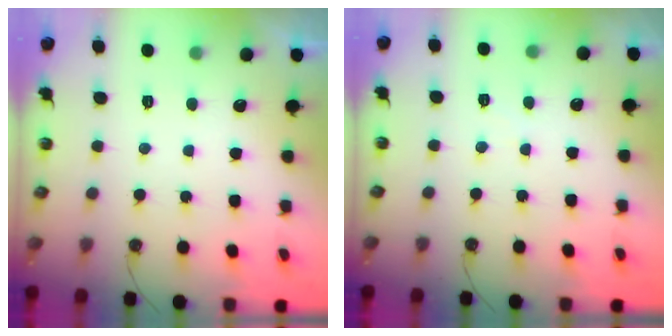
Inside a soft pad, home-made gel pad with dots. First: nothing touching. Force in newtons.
{"total": 3.4, "press": 3.4, "slide": 0.5}